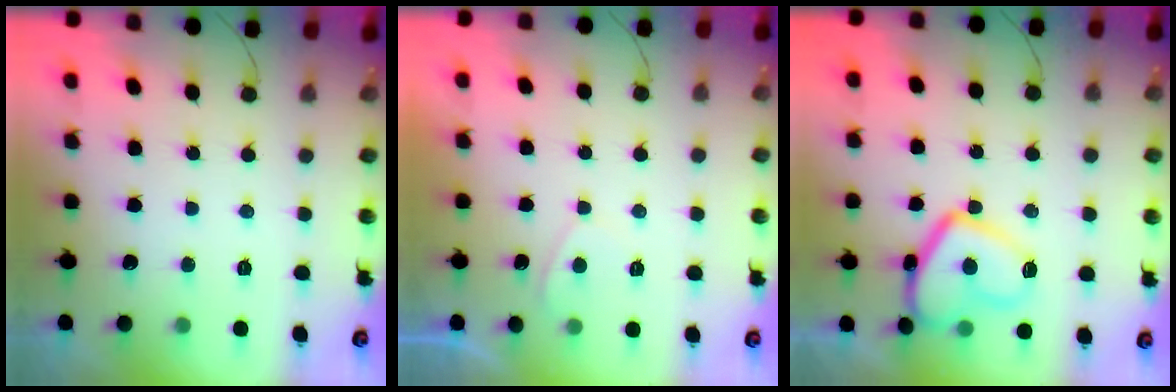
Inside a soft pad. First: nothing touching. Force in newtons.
{"total": 1.2, "press": 1.1, "slide": 0.5}
{"total": 11.5, "press": 11.5, "slide": 0.7}